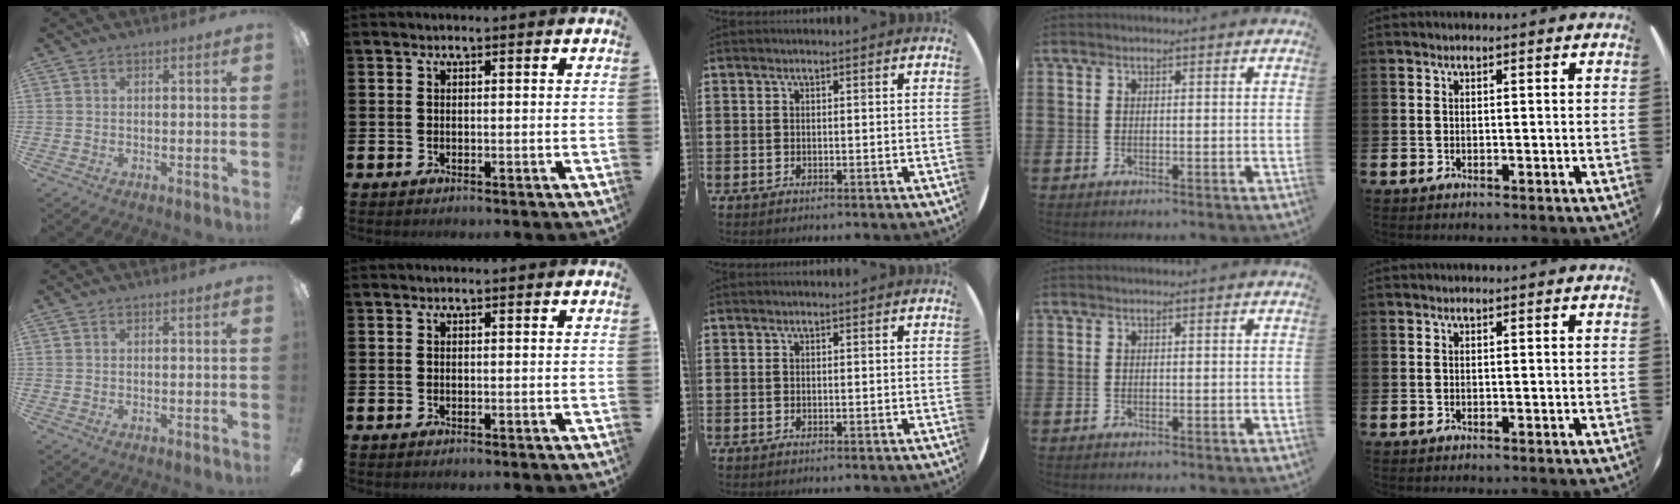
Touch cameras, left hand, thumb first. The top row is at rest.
{}